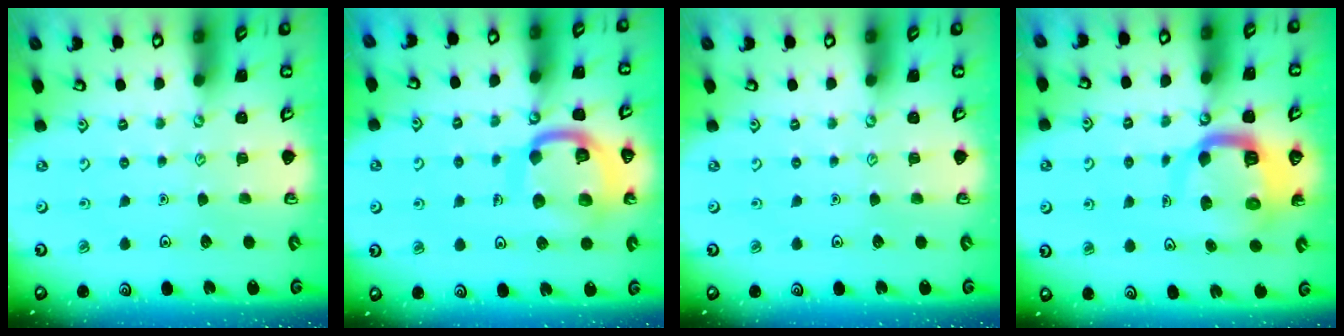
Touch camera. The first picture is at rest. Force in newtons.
{"total": 15.6, "press": 15.5, "slide": 1.6}
{"total": 0.0}
{"total": 9.6, "press": 9.6, "slide": 1.2}